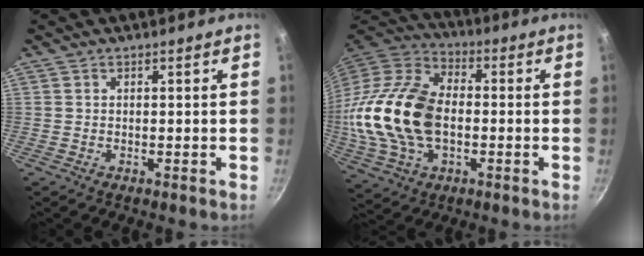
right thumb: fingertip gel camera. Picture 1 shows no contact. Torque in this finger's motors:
{"motor_torque": [1.86, 3.15, 1.52, -1.24, 0.49]}